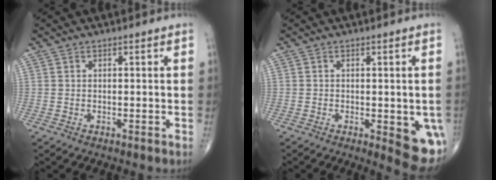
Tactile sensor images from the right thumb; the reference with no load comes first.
{"total": 8.1, "force": [-2.2, 2.9, 7.2], "torque": [-0.065, -0.012, -0.024]}